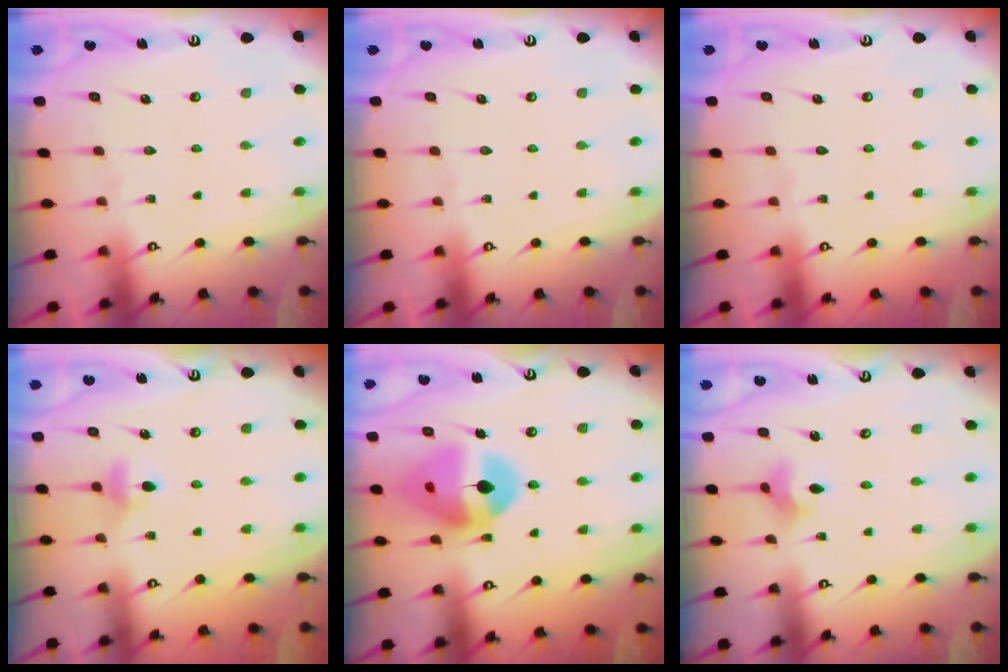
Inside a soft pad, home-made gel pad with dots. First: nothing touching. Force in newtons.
{"total": 0.0}
{"total": 0.0}
{"total": 4.3, "press": 4.2, "slide": 0.7}
{"total": 14.2, "press": 14.1, "slide": 1.7}
{"total": 4.2, "press": 4.2, "slide": 0.6}